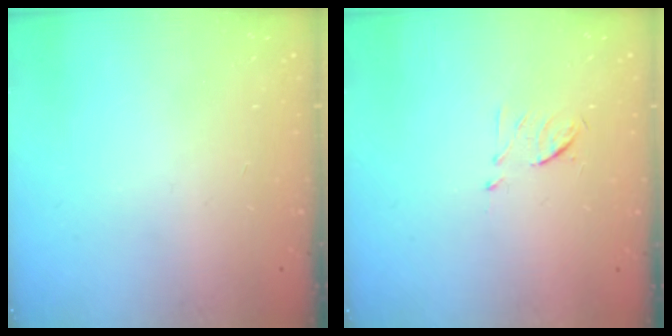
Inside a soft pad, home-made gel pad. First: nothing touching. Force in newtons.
{"total": 6.6, "press": 6.5, "slide": 0.9}